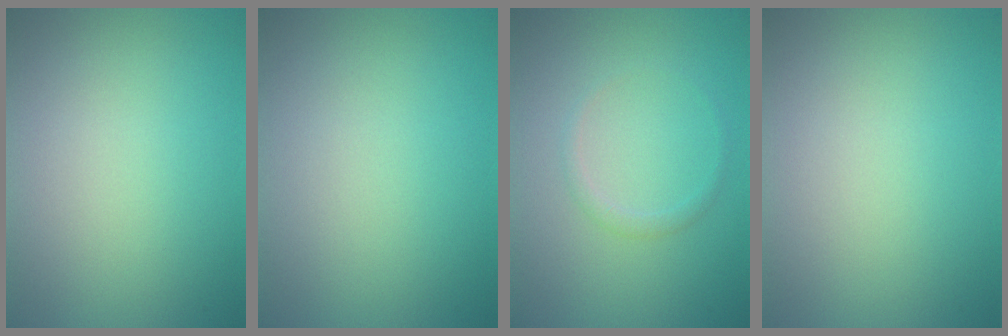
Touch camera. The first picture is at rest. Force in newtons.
{"total": 0.0}
{"total": 0.9, "press": 0.9, "slide": 0.0}
{"total": 0.0}